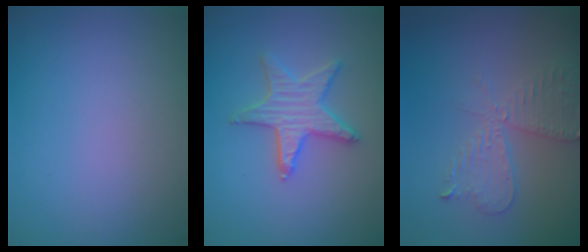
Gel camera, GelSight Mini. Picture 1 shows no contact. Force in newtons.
{"total": 3.3, "press": 3.2, "slide": 0.8}
{"total": 2.6, "press": 2.5, "slide": 0.5}